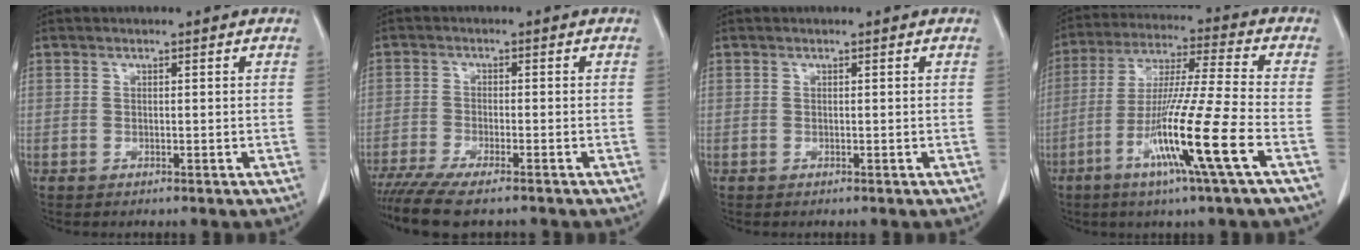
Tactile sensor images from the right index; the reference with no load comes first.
{"total": 9.7, "force": [-7.9, 1.2, 5.5], "torque": [-0.086, -0.020, -0.126]}
{"total": 0.0}
{"total": 15.2, "force": [-6.1, -1.8, 13.8], "torque": [-0.267, -0.025, -0.117]}